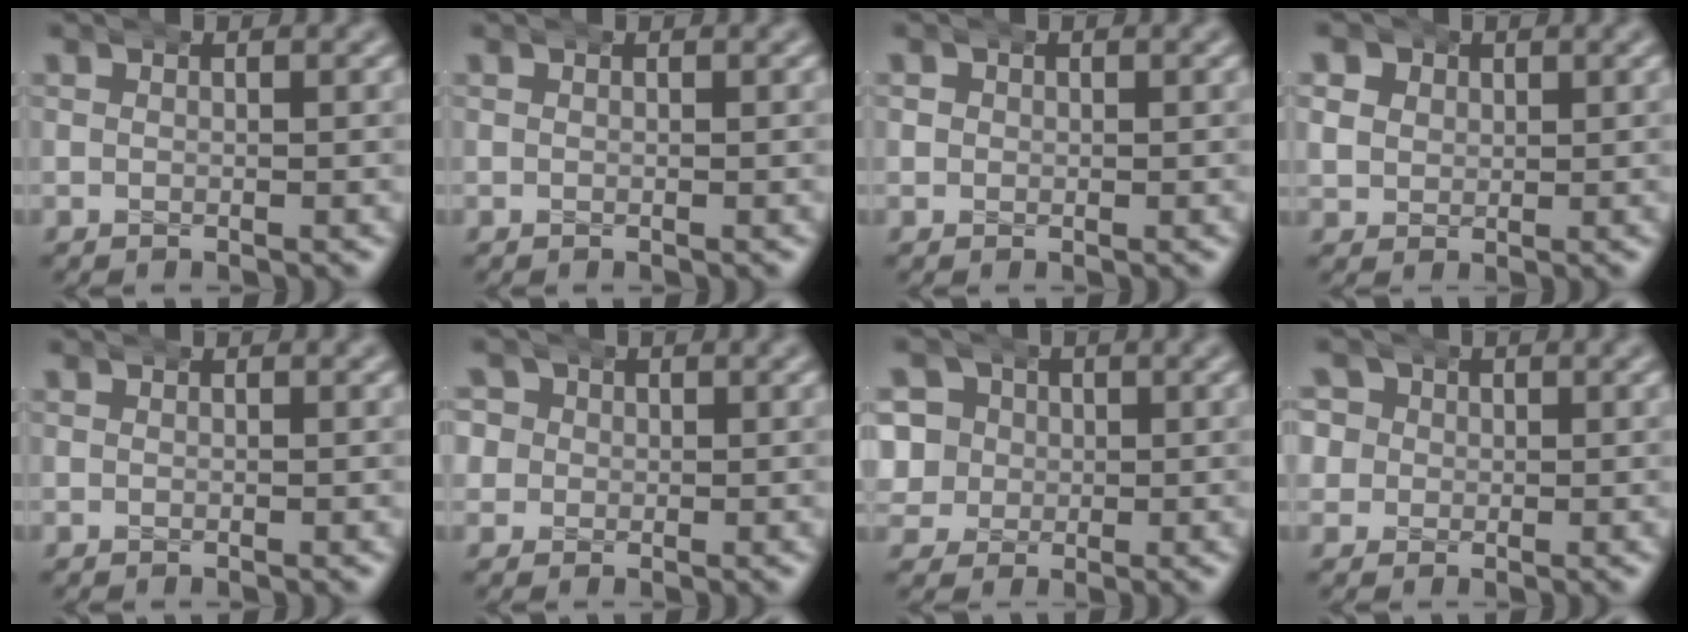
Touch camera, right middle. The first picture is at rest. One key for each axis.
{"total": 0.0}
{"total": 1.1, "fx": 0.0, "fy": 1.1, "fz": 0.3, "tx": -0.009, "ty": 0.001, "tz": 0.000}
{"total": 4.1, "fx": 1.0, "fy": 3.7, "fz": 1.3, "tx": -0.039, "ty": -0.007, "tz": 0.019}
{"total": 0.0}
{"total": 3.7, "fx": 0.7, "fy": 3.5, "fz": 1.2, "tx": -0.039, "ty": -0.004, "tz": 0.009}
{"total": 8.4, "fx": 0.4, "fy": 7.7, "fz": 3.2, "tx": -0.094, "ty": -0.022, "tz": 0.005}
{"total": 4.3, "fx": 0.9, "fy": 4.0, "fz": 1.5, "tx": -0.045, "ty": -0.005, "tz": 0.011}